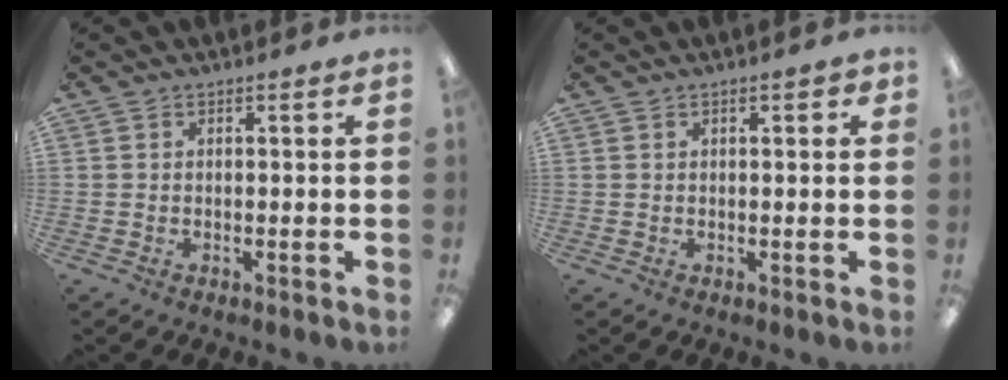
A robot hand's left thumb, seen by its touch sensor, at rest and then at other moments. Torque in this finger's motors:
{"motor_torque": [-0.17, -0.06, -0.28, 0.47, 0.03]}